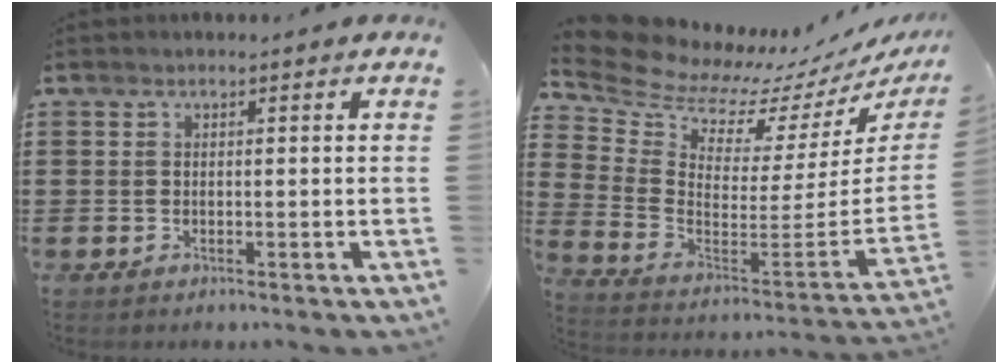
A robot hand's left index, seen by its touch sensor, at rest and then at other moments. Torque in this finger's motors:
{"motor_torque": [2.14, 0.00, 0.19, -0.01]}